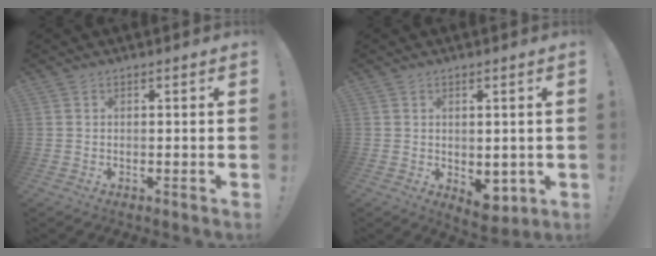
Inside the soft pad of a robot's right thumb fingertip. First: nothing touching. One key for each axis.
{"total": 6.0, "fx": -0.8, "fy": 4.1, "fz": 4.3, "tx": -0.028, "ty": 0.000, "tz": -0.007}